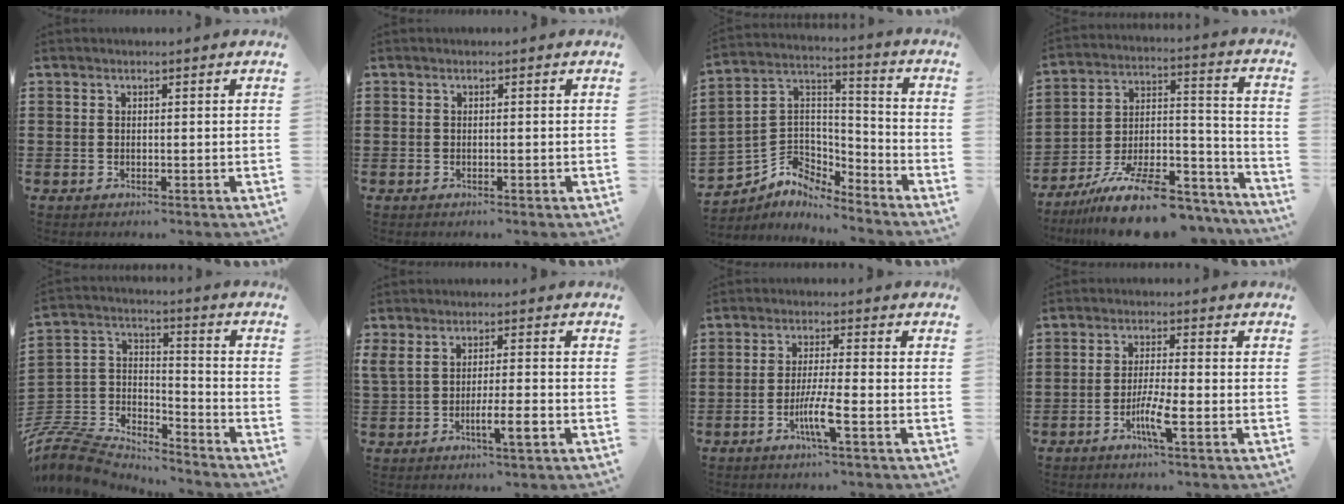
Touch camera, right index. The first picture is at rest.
{"total": 0.0}
{"total": 4.9, "force": [-3.7, 3.1, 0.5], "torque": [-0.045, -0.018, -0.082]}
{"total": 15.4, "force": [-12.3, 4.1, 8.3], "torque": [-0.119, 0.056, -0.214]}
{"total": 8.4, "force": [-7.9, 2.2, 1.7], "torque": [-0.065, -0.007, -0.164]}
{"total": 5.1, "force": [-1.7, 0.8, 4.8], "torque": [-0.087, -0.004, -0.034]}
{"total": 5.4, "force": [-2.4, 0.2, 4.9], "torque": [-0.095, -0.014, -0.045]}
{"total": 5.0, "force": [-2.3, 0.4, 4.5], "torque": [-0.089, -0.012, -0.042]}